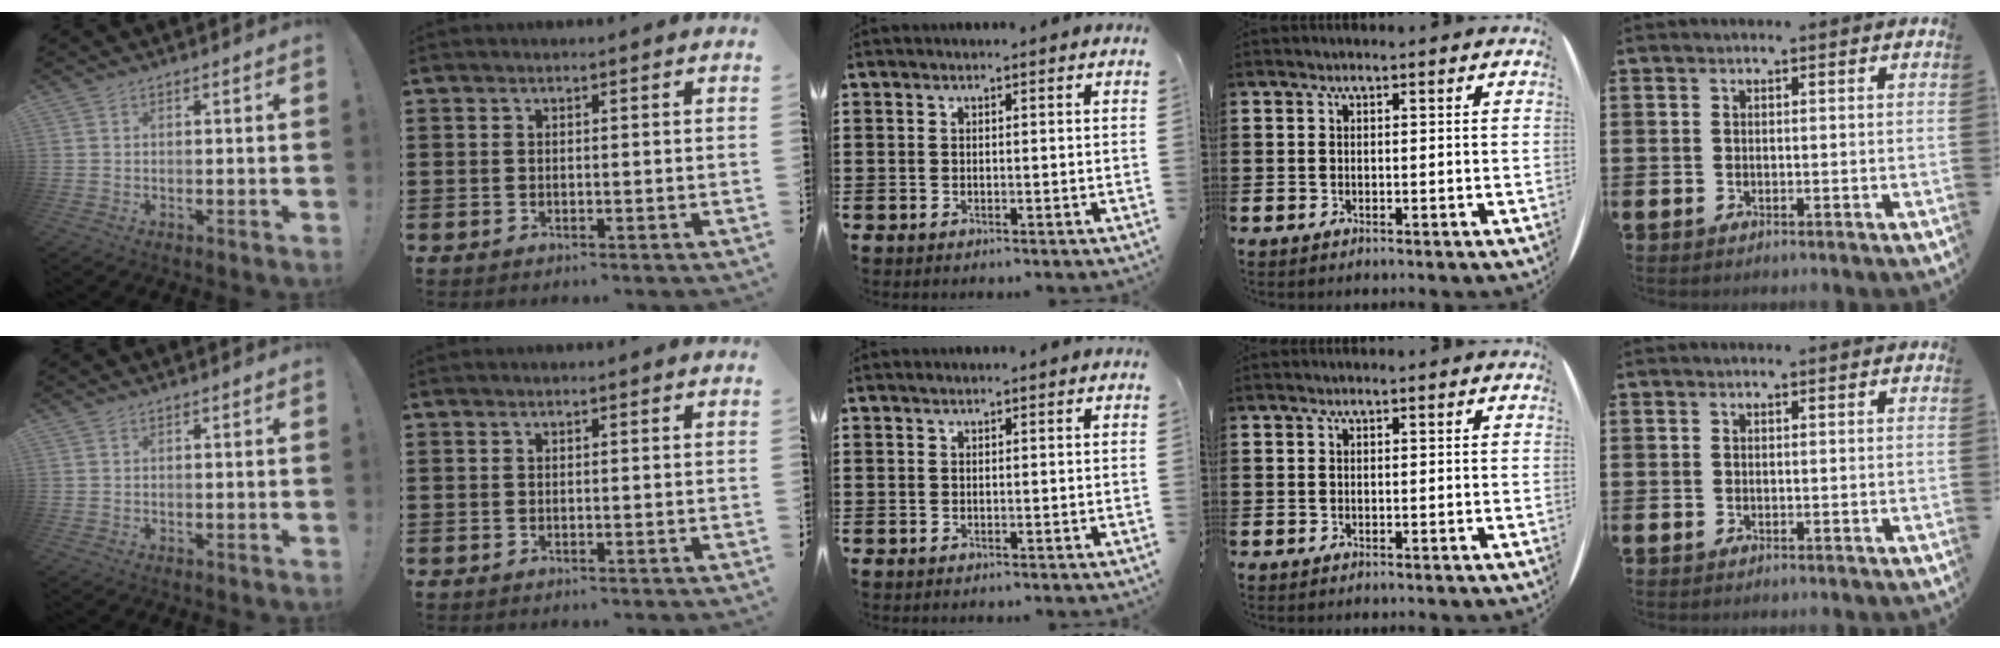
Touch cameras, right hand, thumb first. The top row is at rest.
{}